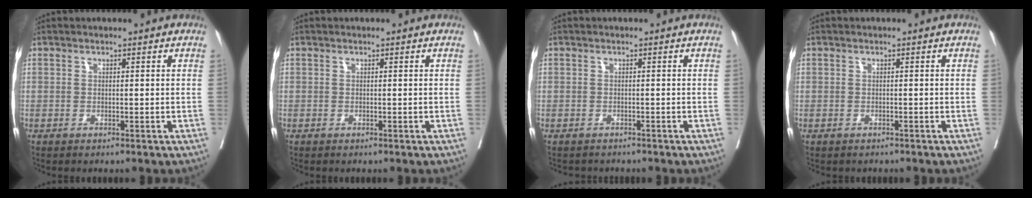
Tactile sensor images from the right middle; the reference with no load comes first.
{"total": 0.0}
{"total": 2.4, "force": [-2.1, 1.2, -0.1], "torque": [-0.004, 0.000, -0.036]}
{"total": 1.2, "force": [-0.9, 0.8, -0.1], "torque": [-0.007, 0.003, -0.015]}